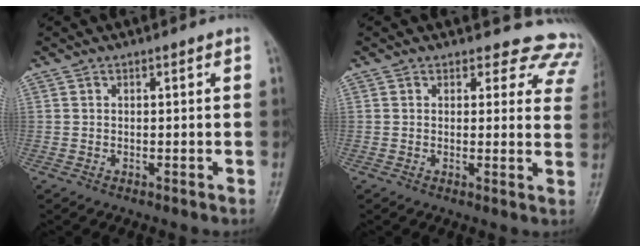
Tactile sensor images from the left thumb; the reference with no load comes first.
{"total": 10.4, "force": [9.2, 4.6, 0.8], "torque": [0.048, -0.053, 0.064]}